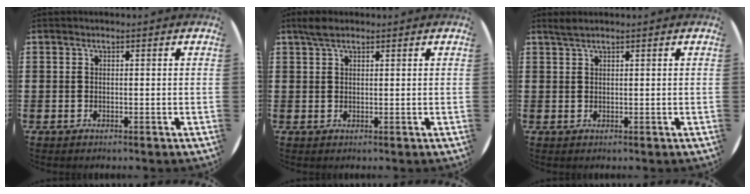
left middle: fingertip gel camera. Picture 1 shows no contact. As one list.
[{"total": 2.2, "force": [1.6, 0.7, 1.2], "torque": [-0.027, 0.006, 0.030]}, {"total": 1.2, "force": [1.0, 0.0, 0.6], "torque": [-0.012, 0.002, 0.019]}]